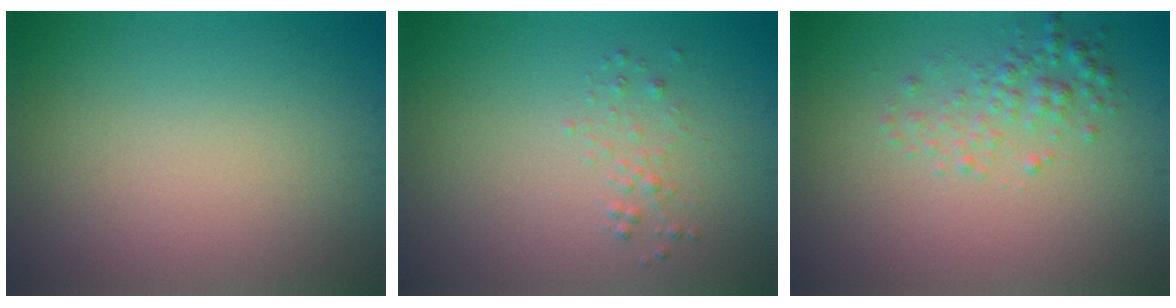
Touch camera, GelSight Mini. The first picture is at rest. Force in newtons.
{"total": 1.0, "press": 1.0, "slide": 0.0}
{"total": 2.3, "press": 2.3, "slide": 0.1}